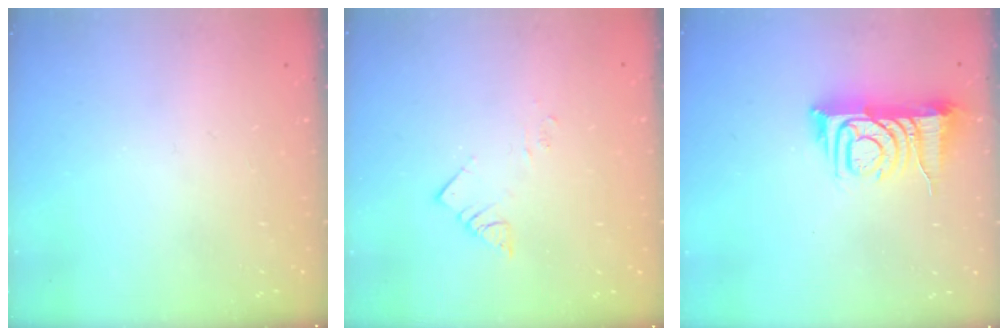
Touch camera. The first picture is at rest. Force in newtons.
{"total": 3.4, "press": 3.4, "slide": 0.1}
{"total": 9.4, "press": 9.3, "slide": 1.2}